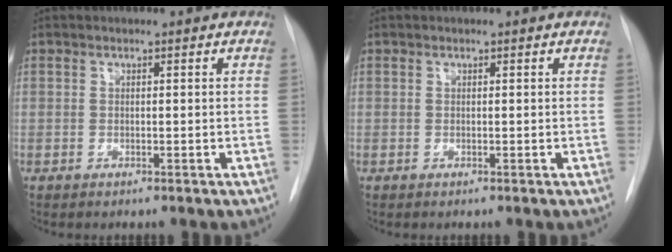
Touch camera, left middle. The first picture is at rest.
{"total": 0.0}